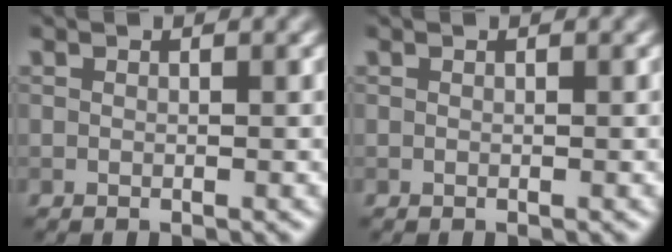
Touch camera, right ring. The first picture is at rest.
{"total": 0.0}